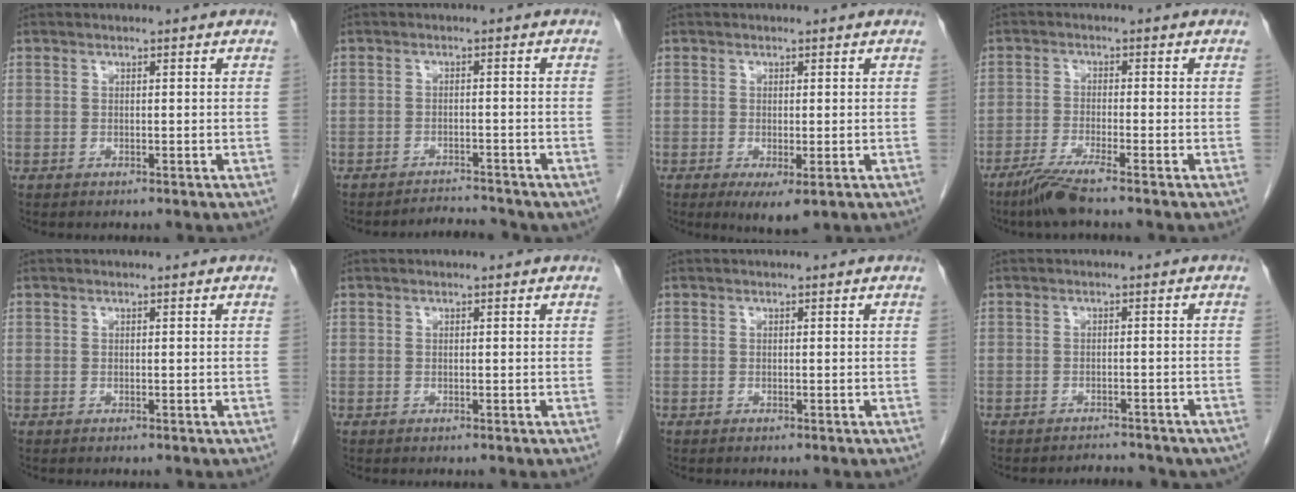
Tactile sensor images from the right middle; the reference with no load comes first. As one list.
[{"total": 3.5, "force": [-3.5, 0.1, -0.1], "torque": [-0.002, -0.003, -0.052]}, {"total": 4.1, "force": [-1.6, 1.1, 3.6], "torque": [-0.053, -0.012, -0.016]}, {"total": 5.0, "force": [-3.7, -0.6, 3.2], "torque": [-0.068, -0.017, -0.079]}, {"total": 0.0}, {"total": 0.0}, {"total": 0.0}, {"total": 7.0, "force": [-6.4, 2.1, 1.8], "torque": [-0.020, 0.006, -0.065]}]